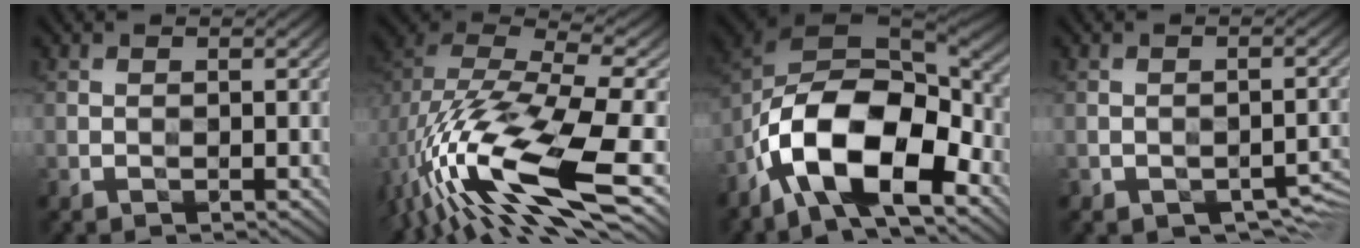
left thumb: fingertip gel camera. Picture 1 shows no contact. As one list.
[{"total": 18.5, "force": [-7.3, 7.3, 15.3], "torque": [-0.328, -0.023, -0.131]}, {"total": 16.6, "force": [-7.3, 8.1, 12.5], "torque": [-0.241, -0.035, -0.130]}, {"total": 4.1, "force": [-2.6, 2.4, 2.2], "torque": [-0.025, -0.007, -0.034]}]